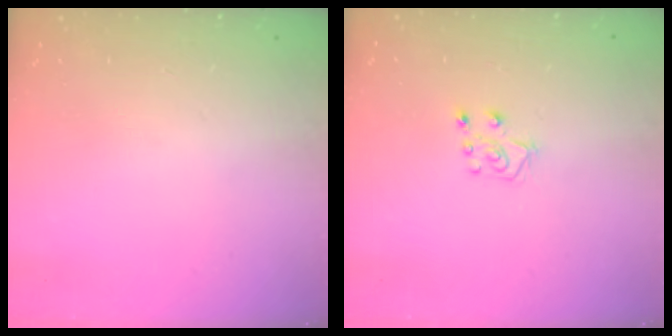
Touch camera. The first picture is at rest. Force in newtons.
{"total": 6.8, "press": 6.8, "slide": 0.4}